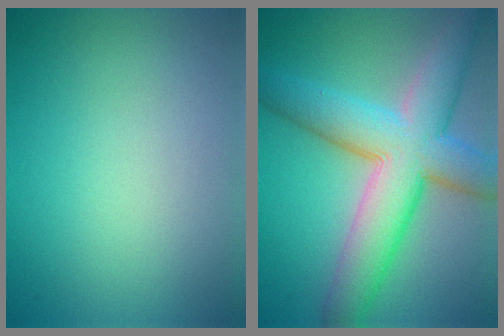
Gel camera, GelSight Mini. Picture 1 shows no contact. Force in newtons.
{"total": 9.9, "press": 9.9, "slide": 0.5}